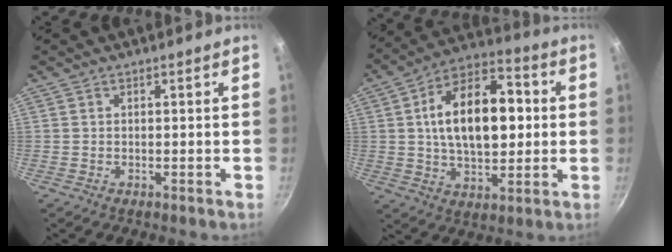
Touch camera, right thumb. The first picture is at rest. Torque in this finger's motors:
{"motor_torque": [-0.62, 1.51, 0.87, 0.79, 0.18]}